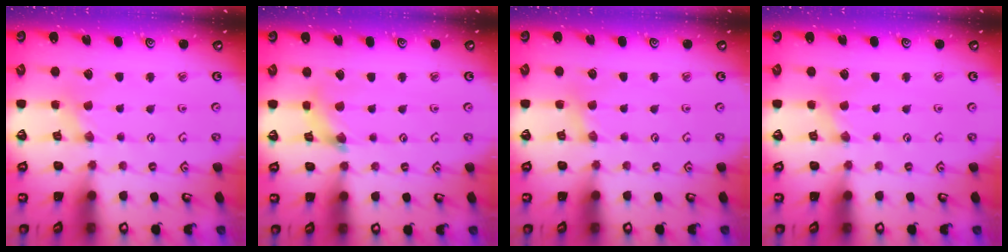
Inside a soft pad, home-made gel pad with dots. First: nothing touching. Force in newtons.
{"total": 2.5, "press": 2.4, "slide": 0.4}
{"total": 2.3, "press": 2.3, "slide": 0.3}
{"total": 0.0}